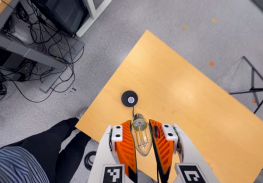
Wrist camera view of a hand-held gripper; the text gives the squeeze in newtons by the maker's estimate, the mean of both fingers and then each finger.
{"total": 22.7, "left": 24.6, "right": 20.9}